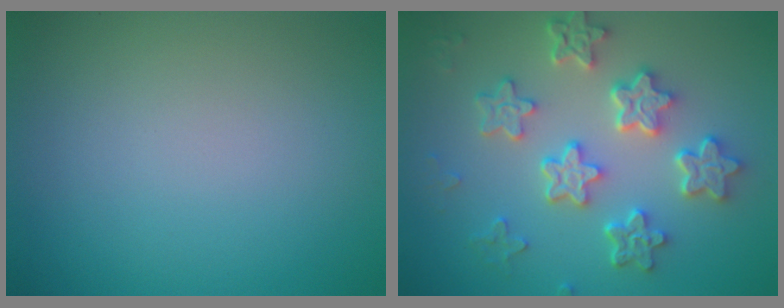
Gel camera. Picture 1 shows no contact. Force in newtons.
{"total": 5.8, "press": 4.7, "slide": 3.4}